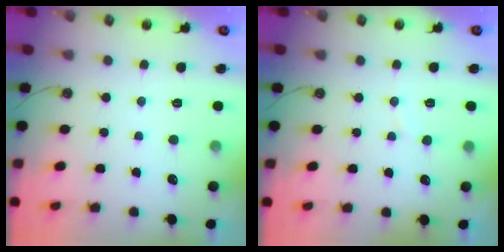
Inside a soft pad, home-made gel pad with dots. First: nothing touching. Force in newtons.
{"total": 4.0, "press": 4.0, "slide": 0.4}